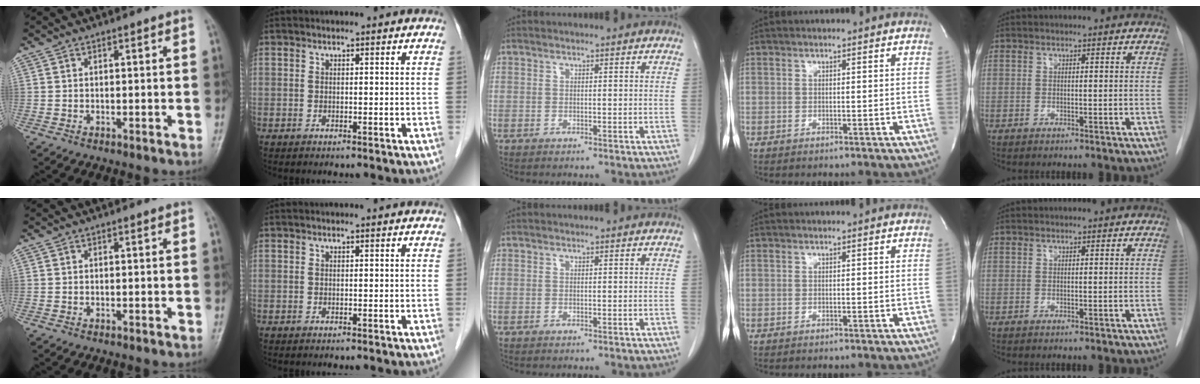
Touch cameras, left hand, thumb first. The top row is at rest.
{}